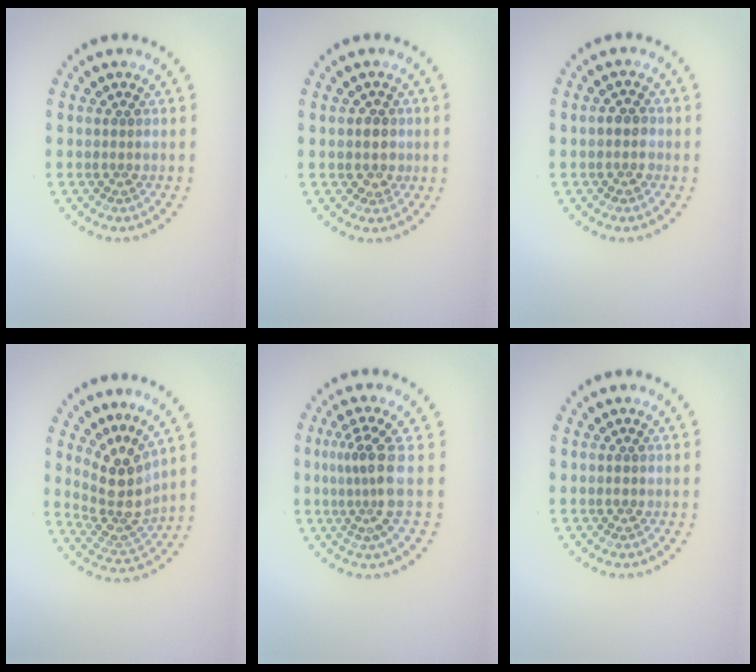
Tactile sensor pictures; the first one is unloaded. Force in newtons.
{"total": 1.5, "press": 1.3, "slide": 0.8}
{"total": 1.8, "press": 1.7, "slide": 0.6}
{"total": 4.3, "press": 3.2, "slide": 2.8}
{"total": 3.3, "press": 2.3, "slide": 2.4}
{"total": 0.8, "press": 0.8, "slide": 0.1}